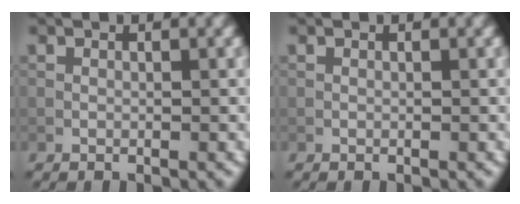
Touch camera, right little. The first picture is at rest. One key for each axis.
{"total": 0.0}